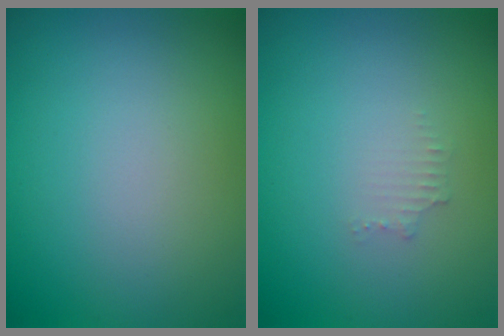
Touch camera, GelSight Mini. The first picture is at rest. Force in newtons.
{"total": 0.9, "press": 0.8, "slide": 0.1}